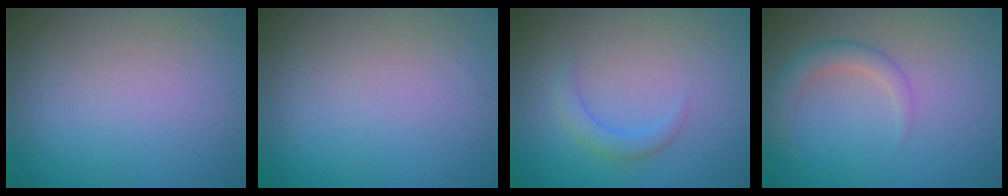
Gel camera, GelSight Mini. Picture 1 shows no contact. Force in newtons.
{"total": 0.0}
{"total": 1.8, "press": 1.8, "slide": 0.2}
{"total": 2.3, "press": 2.2, "slide": 0.1}